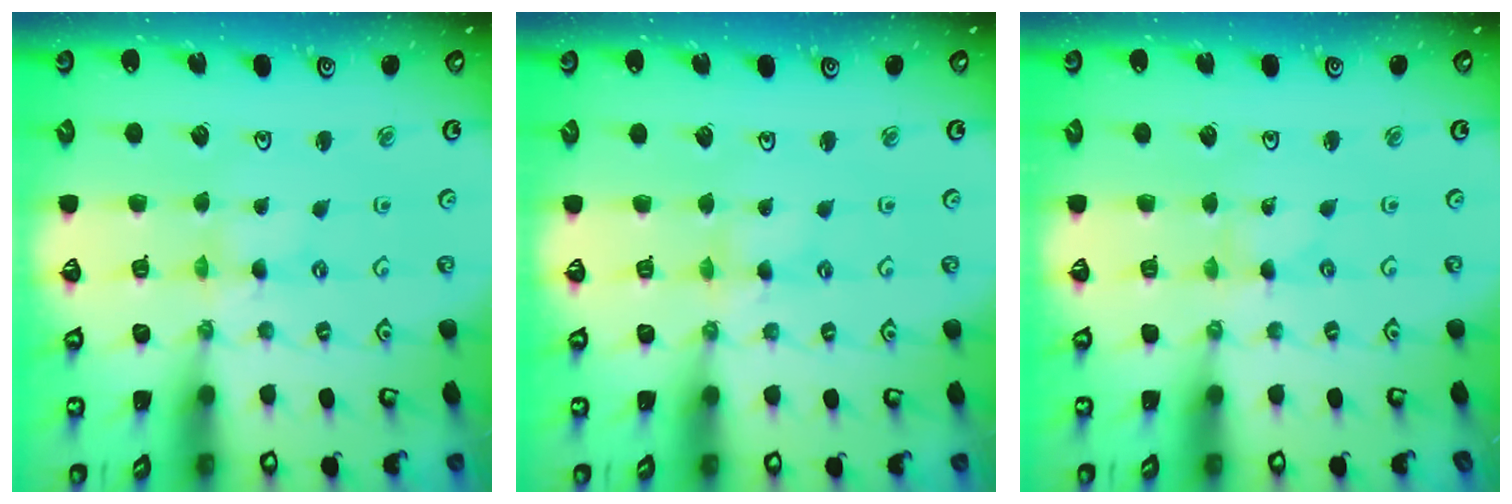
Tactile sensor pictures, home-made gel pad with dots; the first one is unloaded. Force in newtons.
{"total": 0.7, "press": 0.7, "slide": 0.2}
{"total": 0.0}